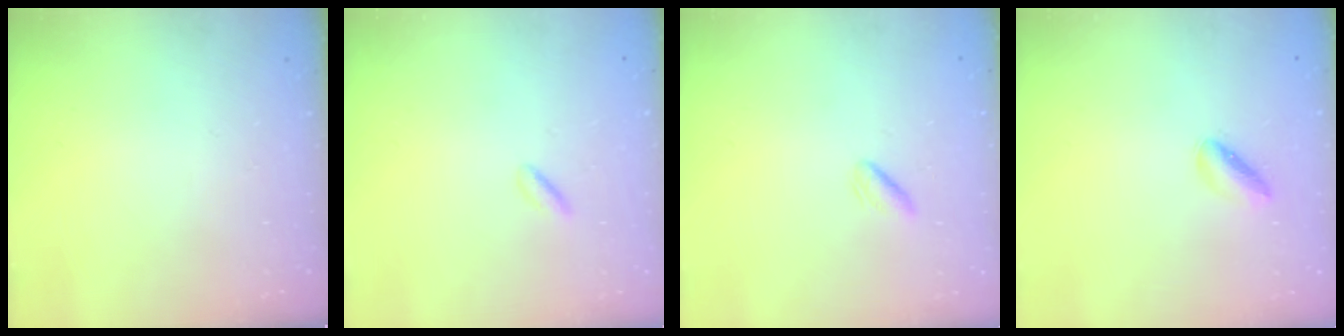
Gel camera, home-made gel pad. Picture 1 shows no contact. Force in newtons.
{"total": 1.8, "press": 1.6, "slide": 0.8}
{"total": 1.4, "press": 1.1, "slide": 0.9}
{"total": 2.1, "press": 2.1, "slide": 0.3}